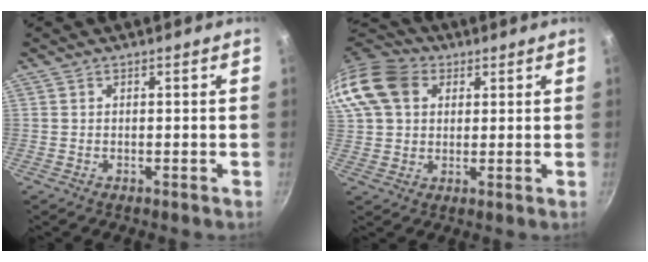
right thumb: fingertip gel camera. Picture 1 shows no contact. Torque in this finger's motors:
{"motor_torque": [0.11, 0.95, 0.27, -0.13, 0.27]}